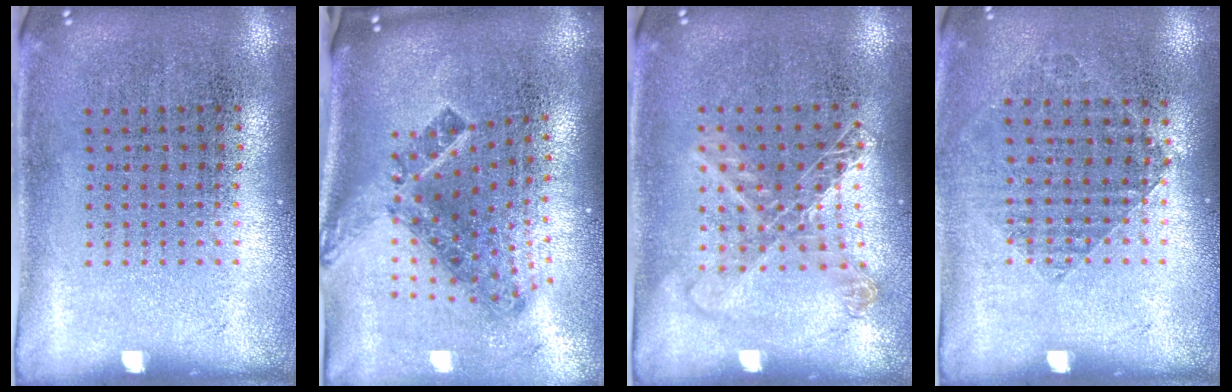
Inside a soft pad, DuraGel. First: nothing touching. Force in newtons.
{"total": 2.0, "press": 1.4, "slide": 1.4}
{"total": 1.3, "press": 1.2, "slide": 0.5}
{"total": 0.9, "press": 0.9, "slide": 0.4}